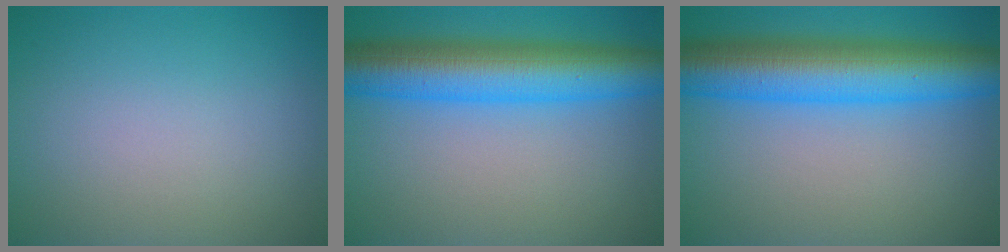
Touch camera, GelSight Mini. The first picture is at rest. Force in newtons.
{"total": 9.4, "press": 9.4, "slide": 0.1}
{"total": 10.3, "press": 10.3, "slide": 0.1}